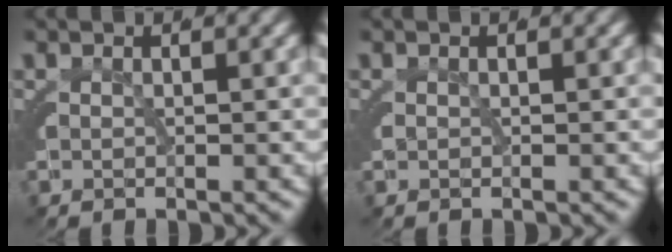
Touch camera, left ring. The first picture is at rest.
{"total": 0.0}